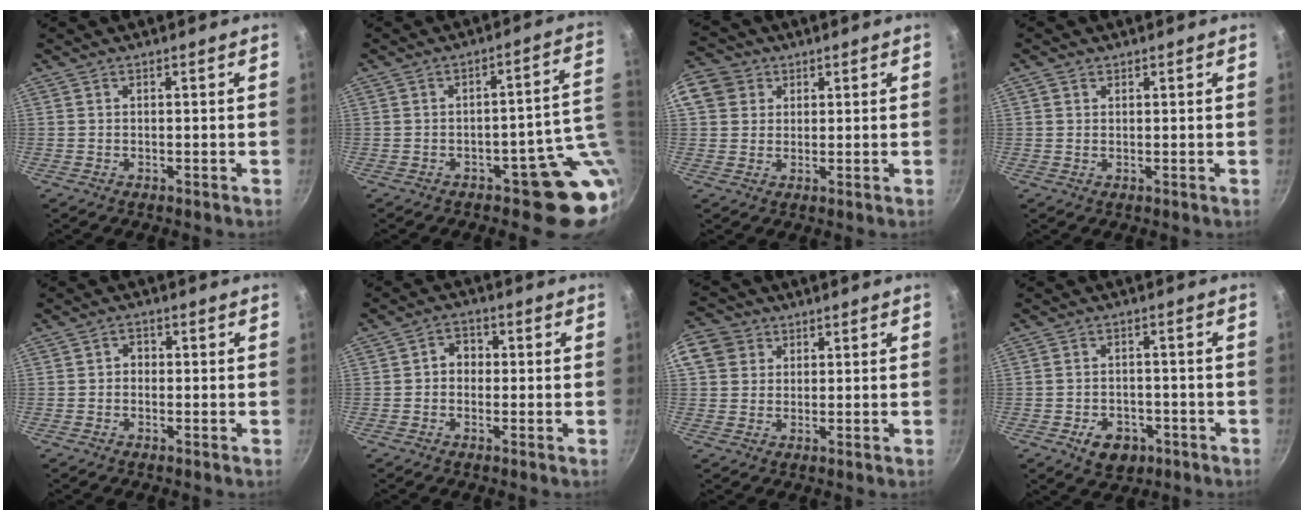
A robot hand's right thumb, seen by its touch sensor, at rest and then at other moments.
{"total": 9.5, "force": [-1.0, 5.4, 7.7], "torque": [-0.026, 0.023, -0.006]}
{"total": 10.4, "force": [3.6, 8.9, 3.9], "torque": [-0.077, 0.019, 0.058]}
{"total": 1.5, "force": [0.8, 1.1, 0.5], "torque": [-0.006, -0.001, 0.012]}
{"total": 1.9, "force": [-0.3, 1.6, 0.9], "torque": [-0.004, 0.008, -0.007]}
{"total": 3.8, "force": [-0.1, 3.3, 2.0], "torque": [-0.007, 0.010, -0.009]}
{"total": 9.7, "force": [3.3, 8.4, 3.7], "torque": [-0.069, 0.016, 0.052]}
{"total": 6.9, "force": [-3.1, 4.9, 3.7], "torque": [-0.035, 0.020, -0.037]}